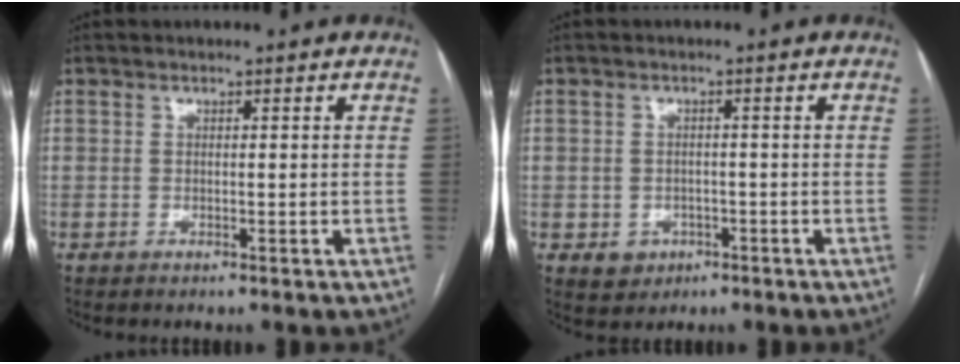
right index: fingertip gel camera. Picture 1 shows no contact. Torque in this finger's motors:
{"motor_torque": [-0.48, -0.03, -1.05, -0.21]}